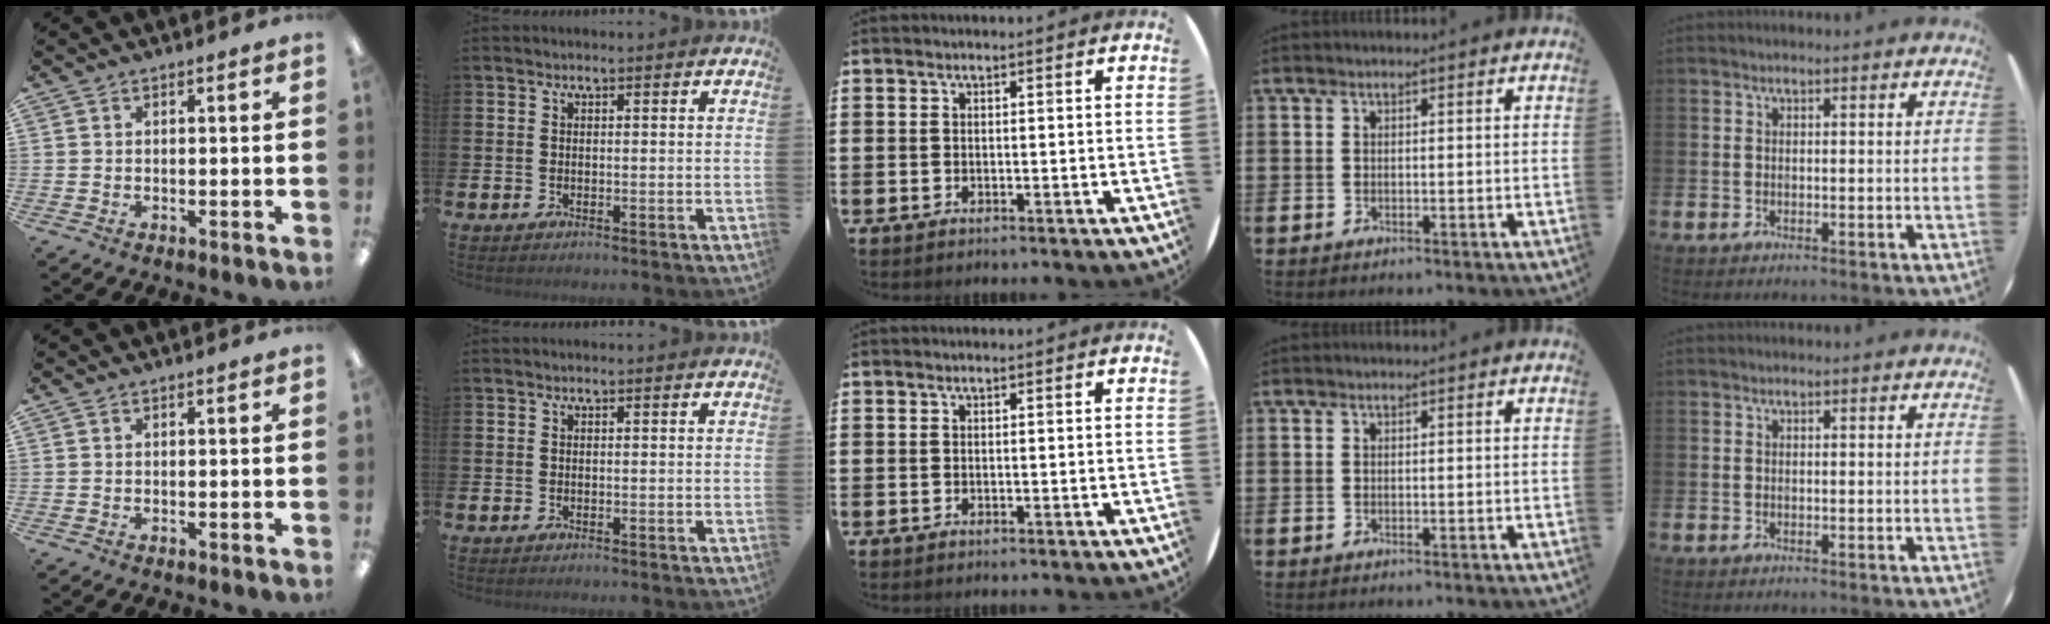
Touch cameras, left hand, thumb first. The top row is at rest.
{}